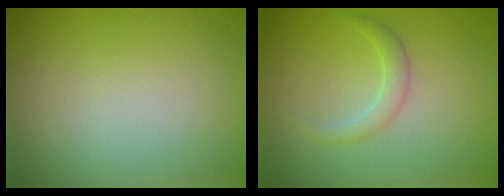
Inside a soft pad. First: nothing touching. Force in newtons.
{"total": 1.6, "press": 1.6, "slide": 0.1}